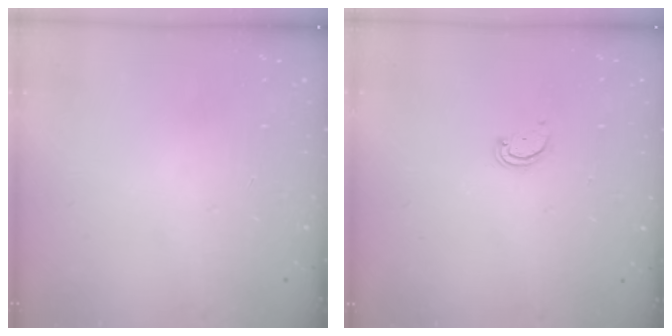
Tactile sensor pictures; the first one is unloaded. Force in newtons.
{"total": 2.1, "press": 2.1, "slide": 0.2}